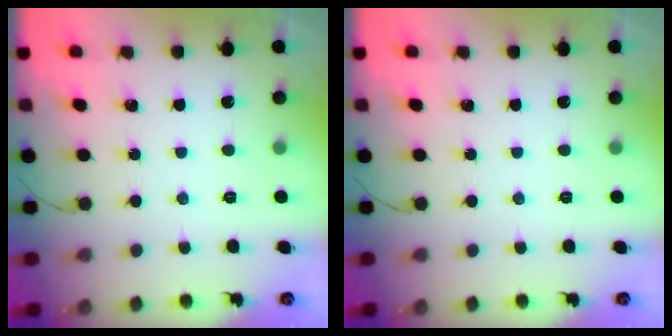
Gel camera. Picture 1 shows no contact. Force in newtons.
{"total": 0.0}